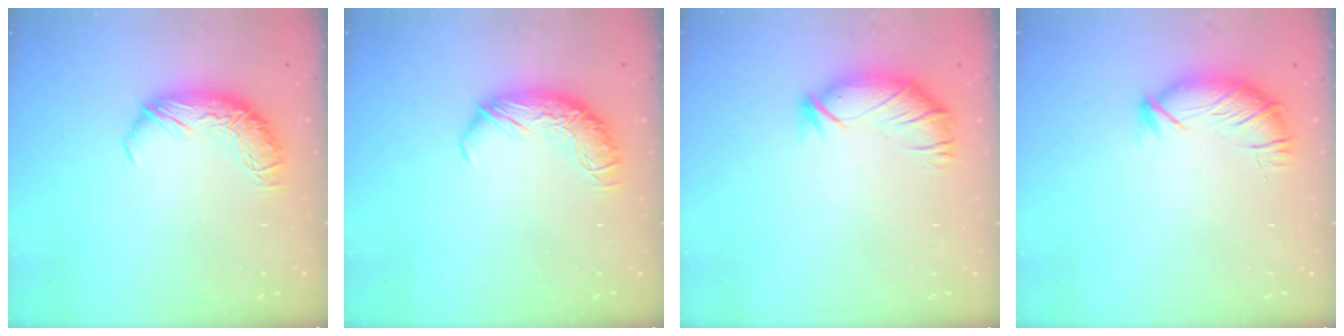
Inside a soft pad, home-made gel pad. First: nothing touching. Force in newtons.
{"total": 0.0}
{"total": 2.9, "press": 2.3, "slide": 1.6}
{"total": 3.6, "press": 3.5, "slide": 0.8}